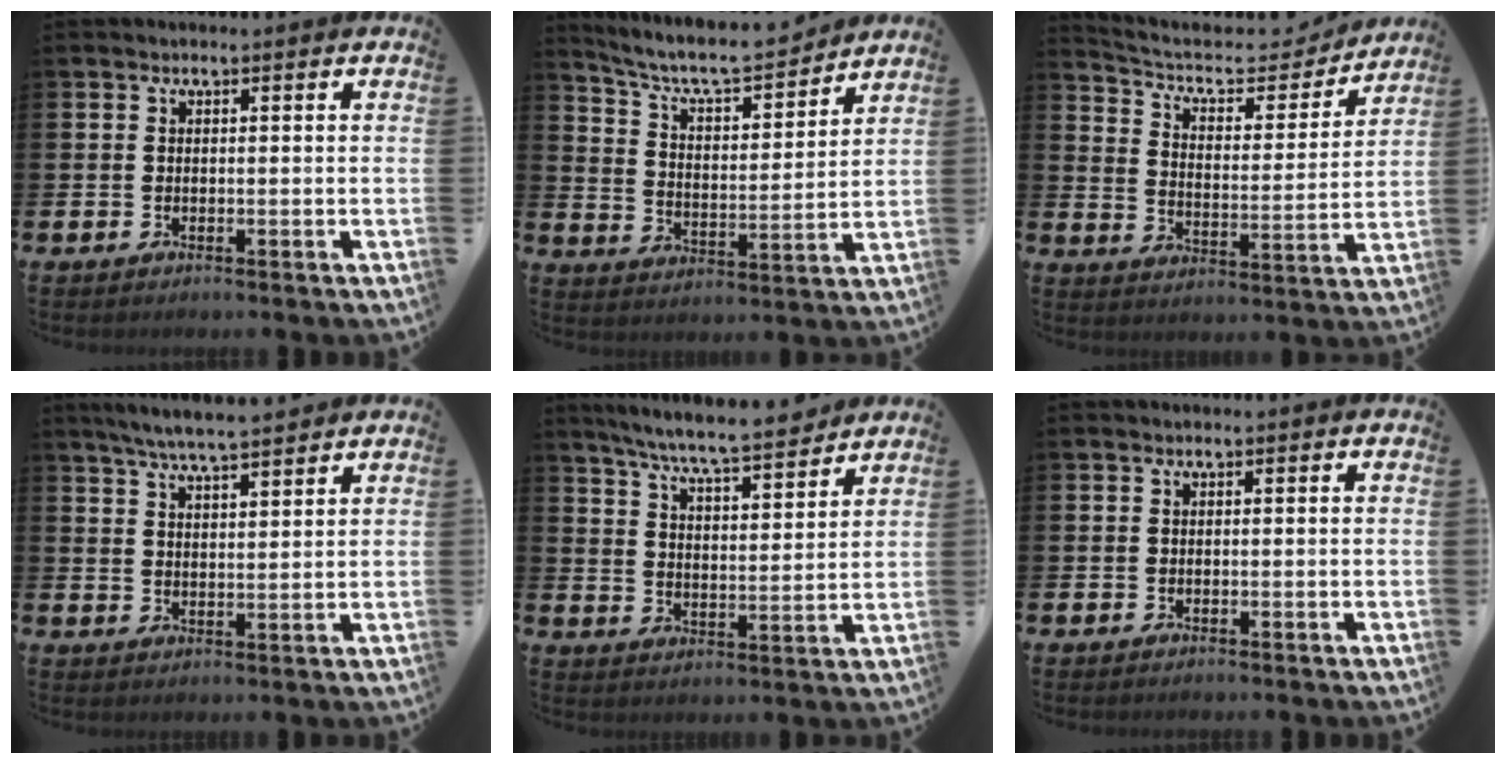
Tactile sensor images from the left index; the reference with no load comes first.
{"total": 7.8, "force": [7.2, 1.6, 2.6], "torque": [-0.077, -0.054, 0.122]}
{"total": 7.1, "force": [6.3, 2.4, 2.1], "torque": [-0.071, -0.046, 0.103]}
{"total": 5.8, "force": [5.5, 0.3, 1.9], "torque": [-0.047, -0.022, 0.098]}
{"total": 8.0, "force": [7.5, 0.4, 2.8], "torque": [-0.085, -0.048, 0.130]}
{"total": 0.0}